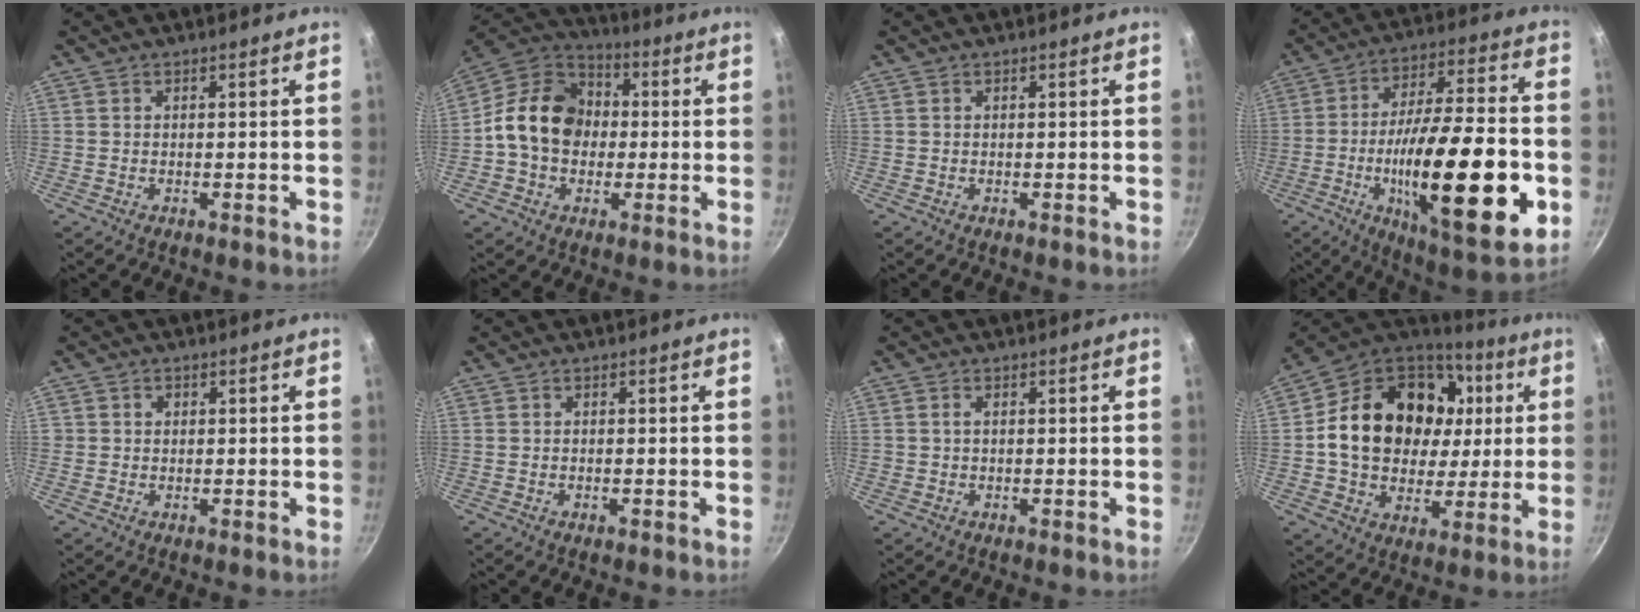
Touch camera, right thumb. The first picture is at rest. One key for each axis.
{"total": 16.0, "fx": 0.0, "fy": 12.8, "fz": 9.5, "tx": -0.129, "ty": 0.034, "tz": -0.016}
{"total": 0.0}
{"total": 28.8, "fx": -7.4, "fy": 8.5, "fz": 26.5, "tx": -0.408, "ty": 0.019, "tz": -0.110}
{"total": 1.3, "fx": 0.2, "fy": 1.2, "fz": 0.3, "tx": 0.003, "ty": 0.002, "tz": 0.001}
{"total": 0.5, "fx": -0.2, "fy": 0.2, "fz": 0.5, "tx": -0.008, "ty": 0.002, "tz": -0.004}
{"total": 0.8, "fx": 0.1, "fy": 0.6, "fz": 0.5, "tx": -0.007, "ty": 0.004, "tz": 0.001}
{"total": 25.4, "fx": 4.2, "fy": 19.3, "fz": 15.9, "tx": -0.257, "ty": 0.026, "tz": 0.074}